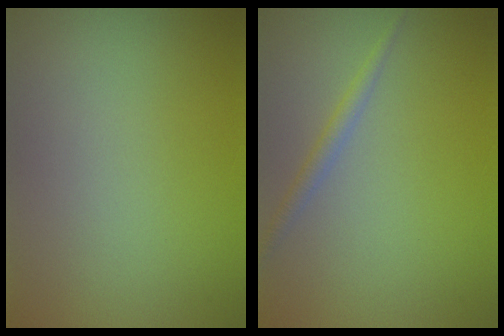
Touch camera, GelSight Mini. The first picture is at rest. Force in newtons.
{"total": 1.3, "press": 1.3, "slide": 0.0}